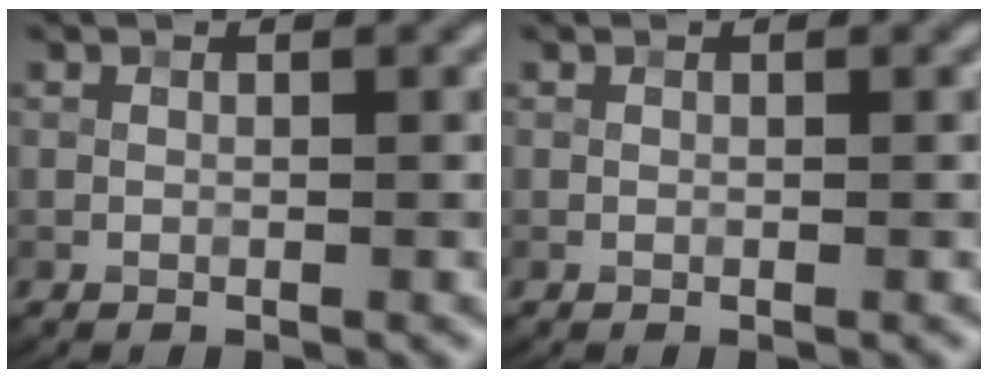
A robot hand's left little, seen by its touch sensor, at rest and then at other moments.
{"total": 0.0}